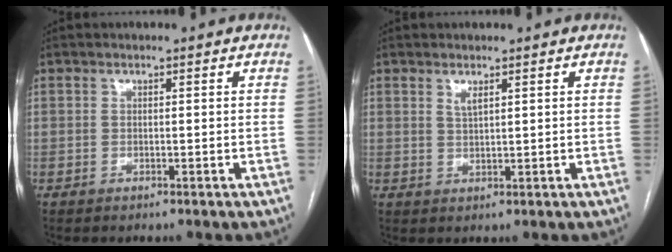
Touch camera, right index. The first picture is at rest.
{"total": 1.5, "force": [1.0, 0.2, 1.2], "torque": [-0.026, -0.004, 0.022]}